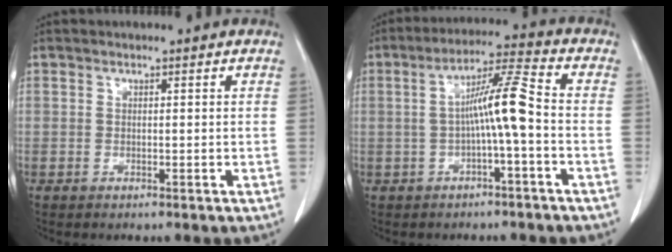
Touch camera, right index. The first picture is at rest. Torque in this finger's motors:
{"motor_torque": [1.10, -0.34, 0.59, 0.15]}